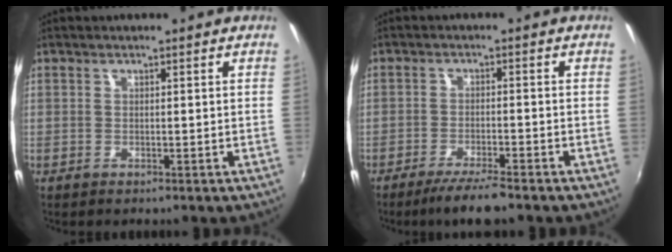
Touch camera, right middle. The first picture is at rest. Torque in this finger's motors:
{"motor_torque": [0.05, -0.05, 0.05, 0.05]}